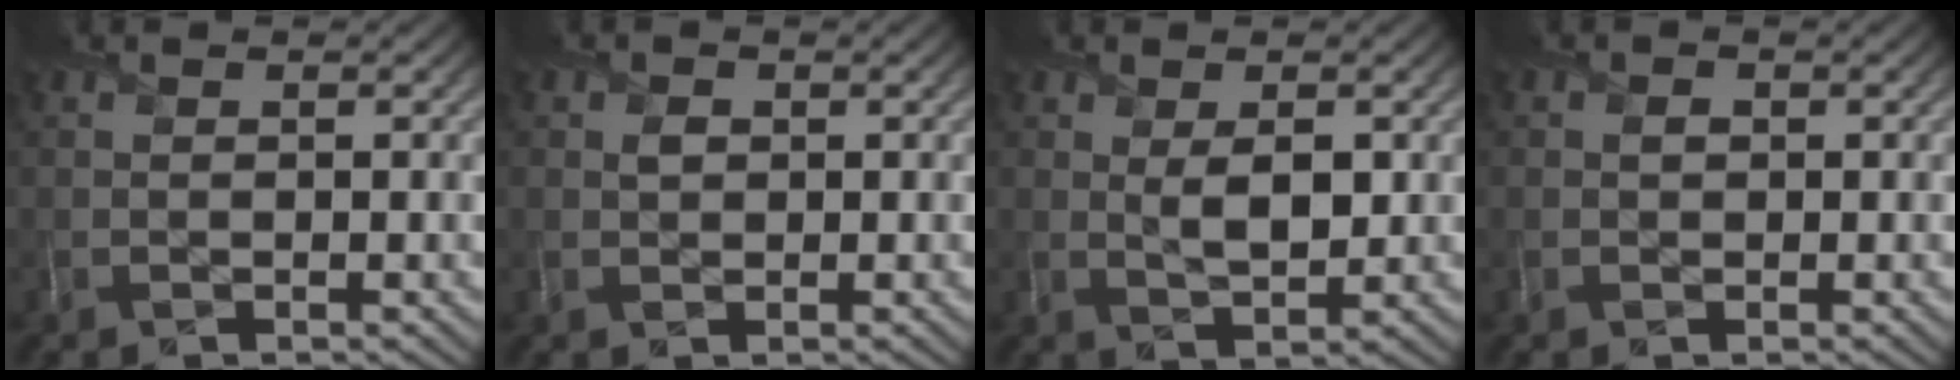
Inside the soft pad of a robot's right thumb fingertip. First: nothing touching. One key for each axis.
{"total": 1.1, "fx": 0.2, "fy": 0.9, "fz": 0.6, "tx": -0.012, "ty": -0.001, "tz": 0.001}
{"total": 3.6, "fx": 0.7, "fy": 1.8, "fz": 3.1, "tx": -0.064, "ty": -0.004, "tz": 0.014}
{"total": 0.9, "fx": 0.0, "fy": 0.8, "fz": 0.4, "tx": -0.006, "ty": -0.002, "tz": -0.005}